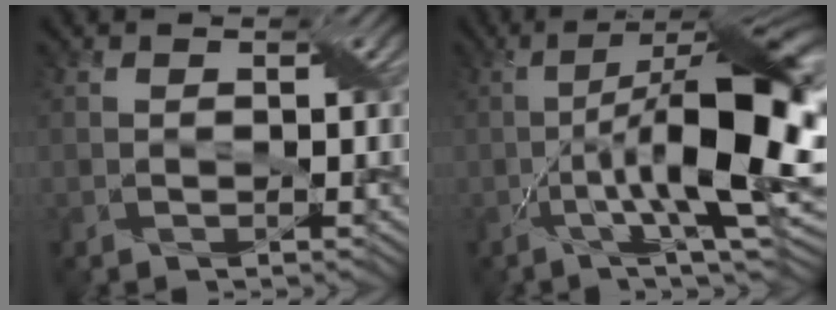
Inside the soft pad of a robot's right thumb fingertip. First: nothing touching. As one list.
[{"total": 16.2, "force": [-1.6, 4.7, 15.4], "torque": [-0.248, 0.007, -0.030]}]